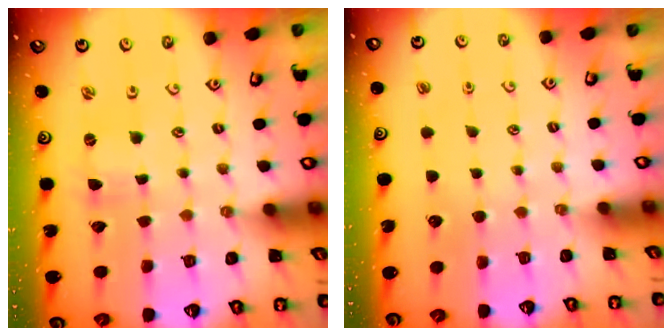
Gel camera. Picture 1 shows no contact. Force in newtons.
{"total": 0.0}